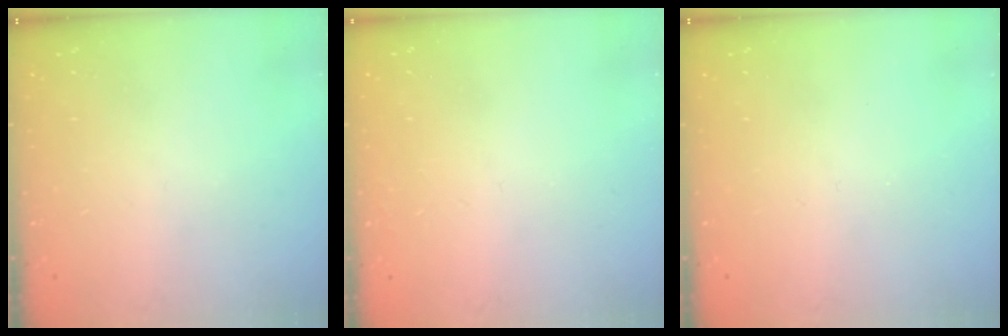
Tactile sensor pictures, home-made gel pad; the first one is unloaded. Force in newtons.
{"total": 1.5, "press": 1.5, "slide": 0.1}
{"total": 0.0}